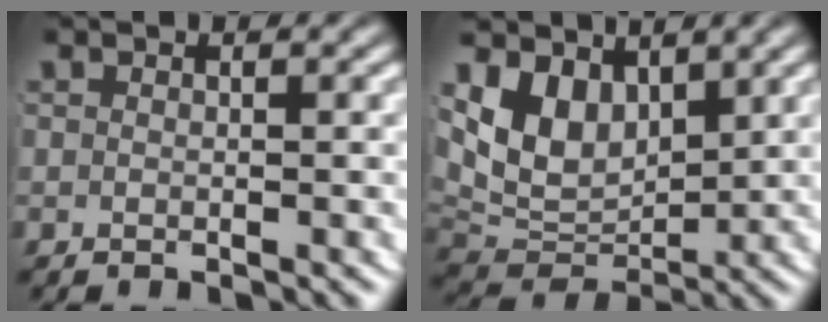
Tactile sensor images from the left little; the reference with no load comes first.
{"total": 8.8, "force": [1.0, 7.1, 5.1], "torque": [-0.121, -0.031, 0.032]}